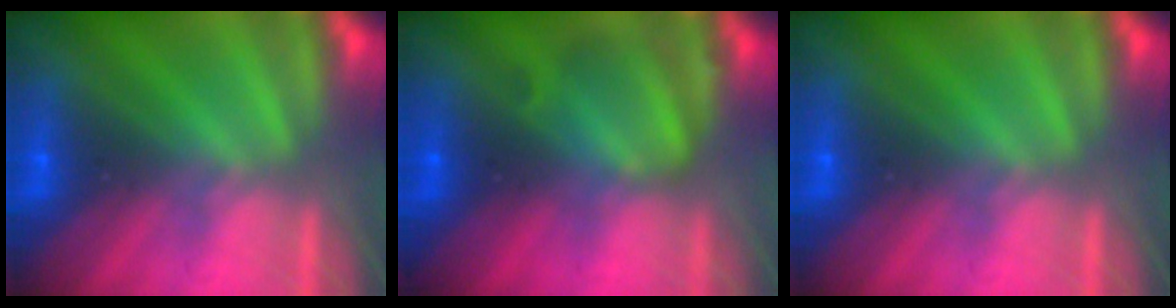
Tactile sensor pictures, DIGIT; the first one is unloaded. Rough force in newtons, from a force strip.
{"total": 2.5}
{"total": 0.0}